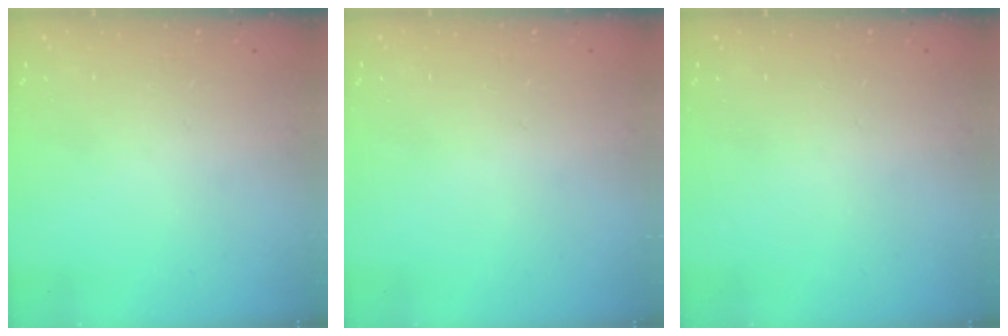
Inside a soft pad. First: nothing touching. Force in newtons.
{"total": 0.6, "press": 0.6, "slide": 0.2}
{"total": 0.0}